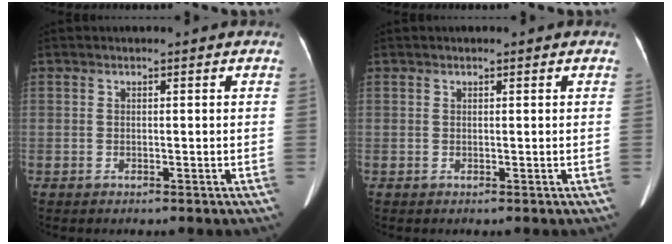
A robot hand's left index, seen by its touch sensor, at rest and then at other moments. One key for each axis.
{"total": 0.6, "fx": 0.5, "fy": 0.1, "fz": 0.2, "tx": -0.009, "ty": 0.007, "tz": 0.007}